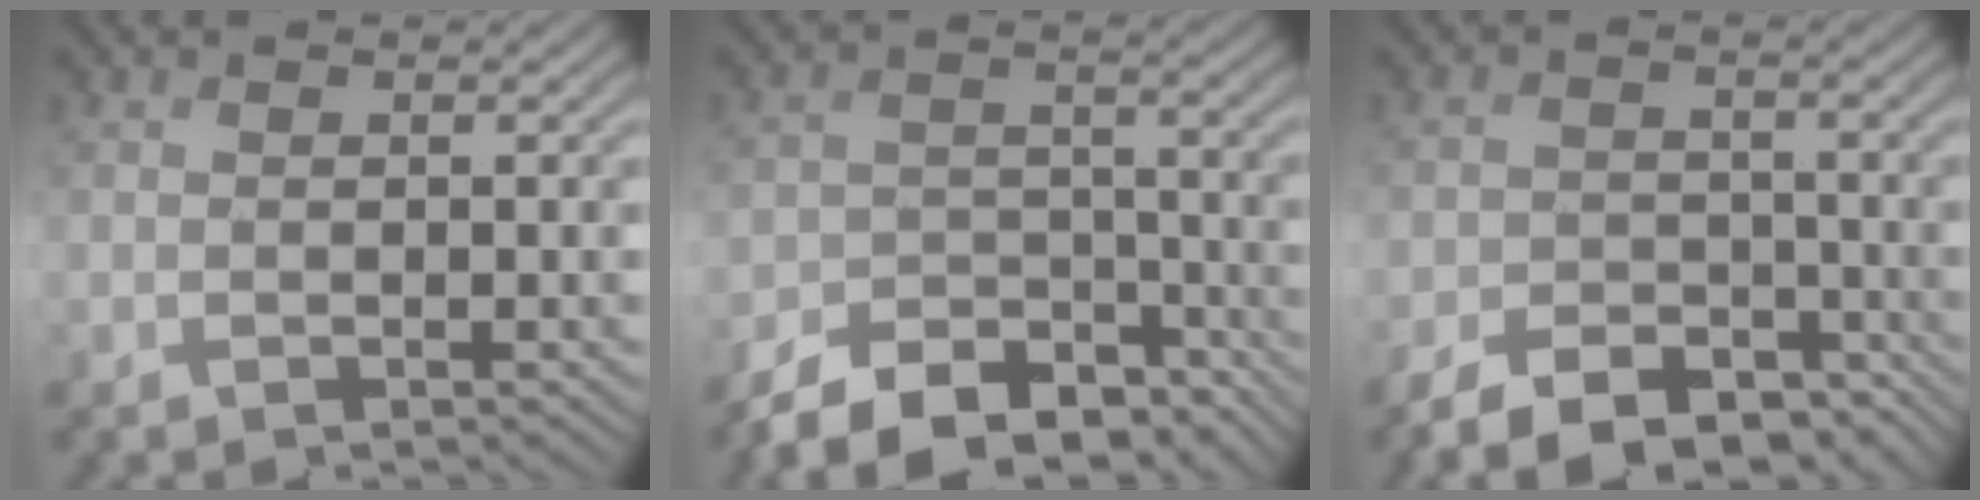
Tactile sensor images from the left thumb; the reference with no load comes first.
{"total": 11.2, "force": [-9.6, 4.7, 3.3], "torque": [-0.053, -0.018, -0.147]}
{"total": 9.1, "force": [-7.5, 4.3, 2.8], "torque": [-0.035, -0.019, -0.117]}